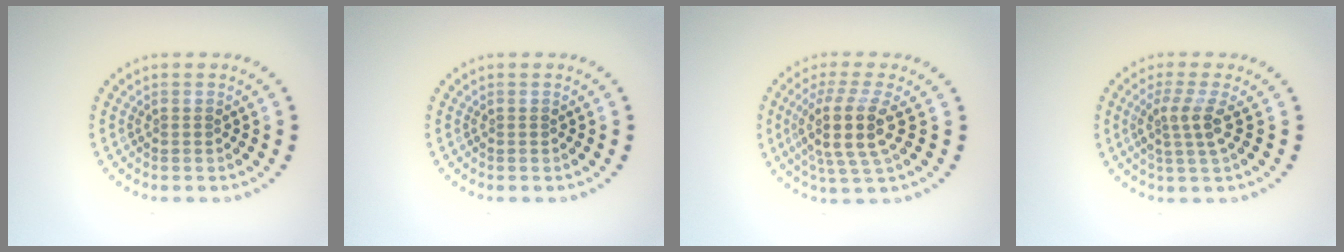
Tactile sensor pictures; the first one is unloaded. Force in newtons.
{"total": 0.0}
{"total": 4.6, "press": 3.7, "slide": 2.7}
{"total": 2.7, "press": 2.0, "slide": 1.8}